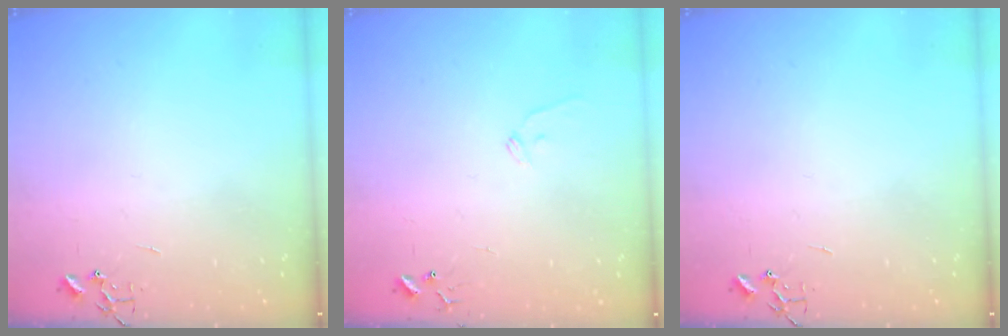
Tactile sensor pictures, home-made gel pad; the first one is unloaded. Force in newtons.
{"total": 6.6, "press": 6.6, "slide": 0.6}
{"total": 0.0}